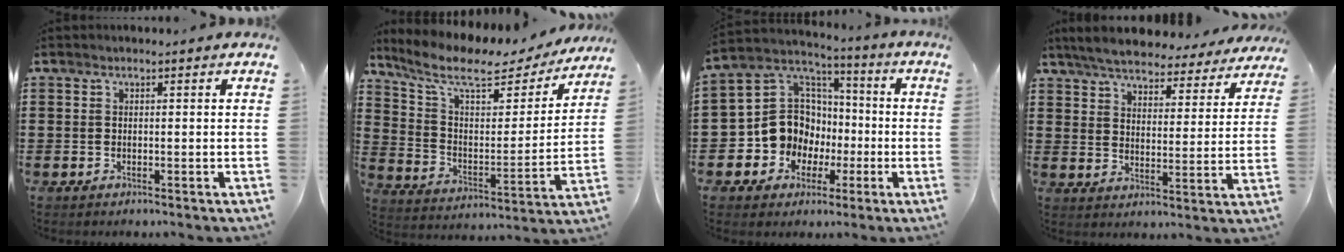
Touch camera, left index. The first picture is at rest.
{"total": 9.7, "force": [7.3, 3.0, 5.7], "torque": [-0.141, -0.035, 0.123]}
{"total": 12.0, "force": [-2.1, 11.0, 4.2], "torque": [-0.138, 0.002, -0.035]}
{"total": 6.1, "force": [5.9, 0.6, 1.3], "torque": [-0.055, -0.037, 0.103]}